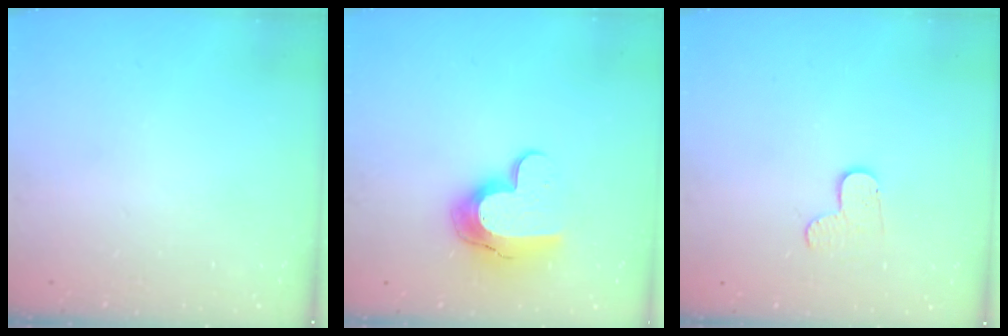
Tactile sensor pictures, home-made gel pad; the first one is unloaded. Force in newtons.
{"total": 11.9, "press": 11.9, "slide": 0.6}
{"total": 3.3, "press": 3.3, "slide": 0.3}